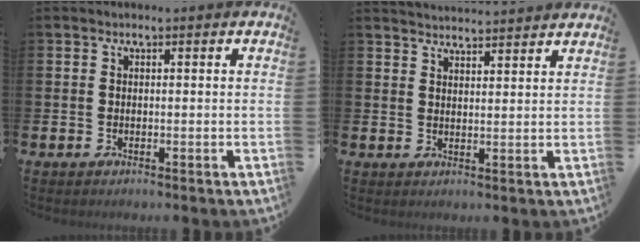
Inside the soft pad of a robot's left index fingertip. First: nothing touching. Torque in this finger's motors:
{"motor_torque": [0.02, -0.75, -0.39, 0.01]}